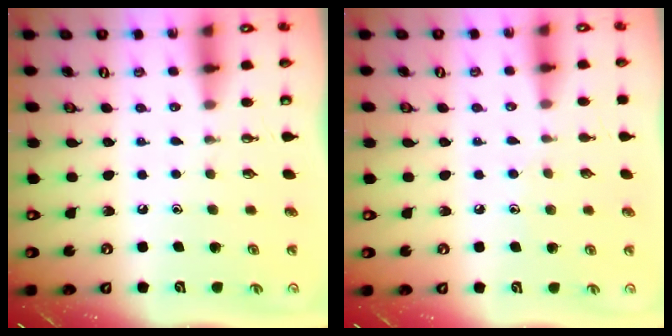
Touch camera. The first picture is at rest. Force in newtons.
{"total": 4.9, "press": 4.9, "slide": 0.6}